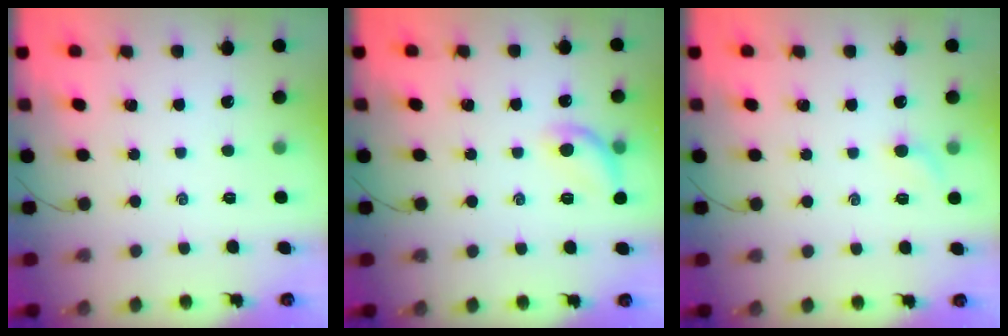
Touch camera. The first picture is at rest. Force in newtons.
{"total": 9.7, "press": 9.6, "slide": 1.3}
{"total": 4.4, "press": 4.3, "slide": 1.0}